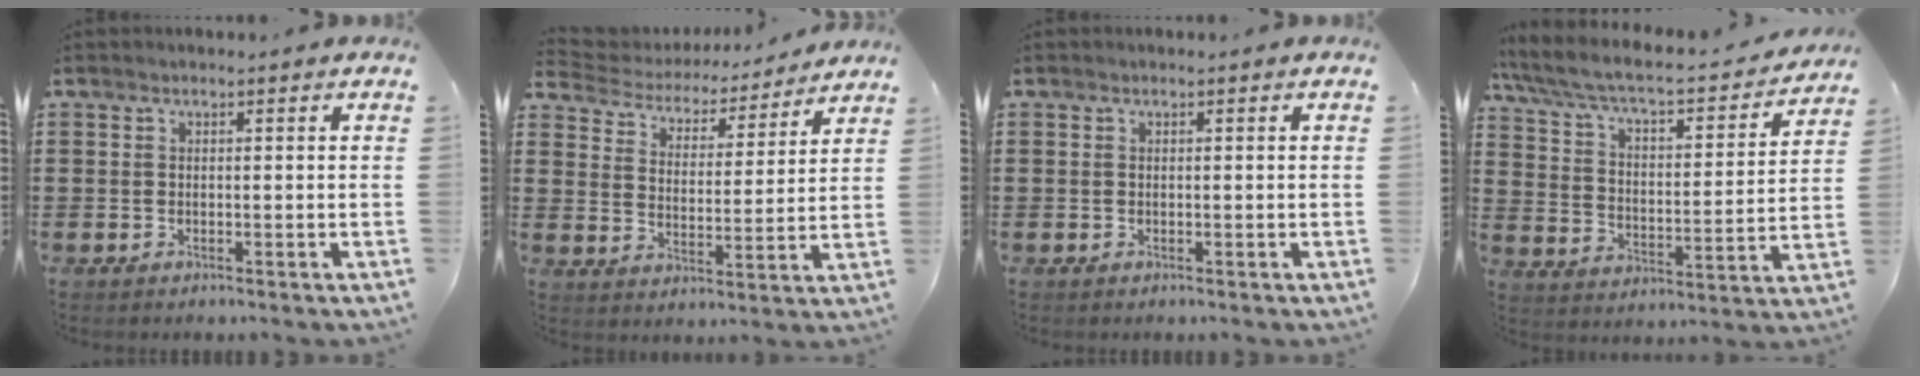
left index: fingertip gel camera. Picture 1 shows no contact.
{"total": 4.0, "force": [3.9, 0.6, 0.3], "torque": [-0.033, -0.031, 0.060]}
{"total": 0.0}
{"total": 5.4, "force": [4.5, 0.8, 2.9], "torque": [-0.078, -0.039, 0.069]}